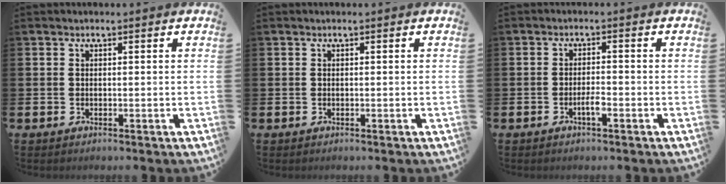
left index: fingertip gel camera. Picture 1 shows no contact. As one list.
[{"total": 0.0}, {"total": 2.0, "force": [-0.9, 0.4, 1.7], "torque": [-0.035, 0.003, -0.016]}]